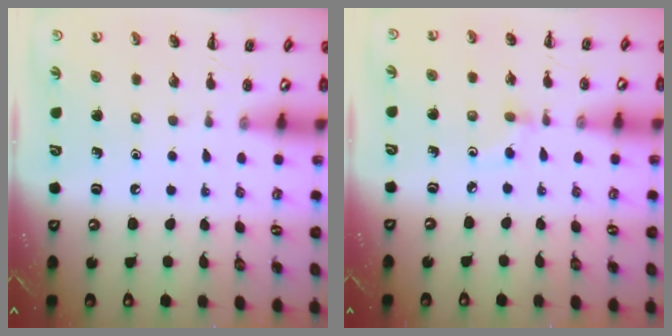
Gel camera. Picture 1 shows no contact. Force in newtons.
{"total": 2.3, "press": 2.1, "slide": 0.9}